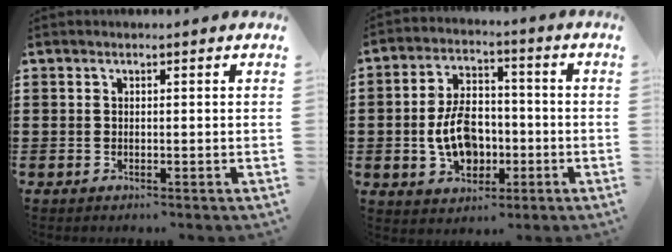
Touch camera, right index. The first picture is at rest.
{"total": 8.7, "force": [-1.7, 5.7, 6.3], "torque": [-0.110, -0.001, -0.036]}